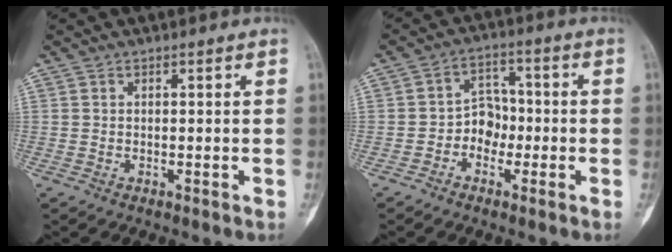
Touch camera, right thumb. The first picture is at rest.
{"total": 5.8, "force": [-1.7, 4.7, 2.9], "torque": [-0.013, 0.026, -0.043]}